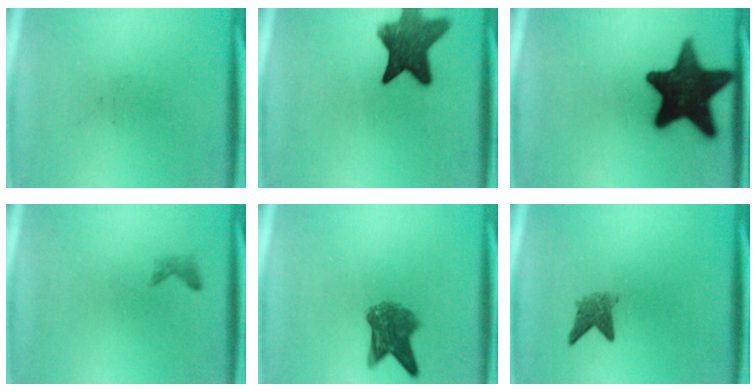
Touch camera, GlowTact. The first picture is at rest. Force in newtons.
{"total": 10.4}
{"total": 19.1}
{"total": 0.8}
{"total": 5.7}
{"total": 3.0}